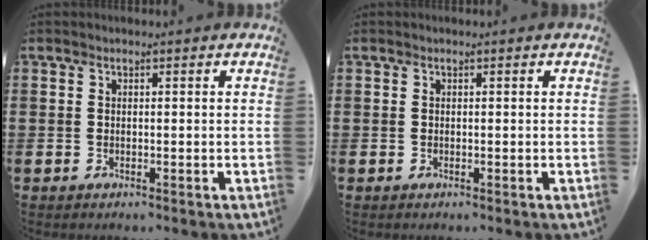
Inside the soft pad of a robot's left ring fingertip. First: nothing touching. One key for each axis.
{"total": 0.0}